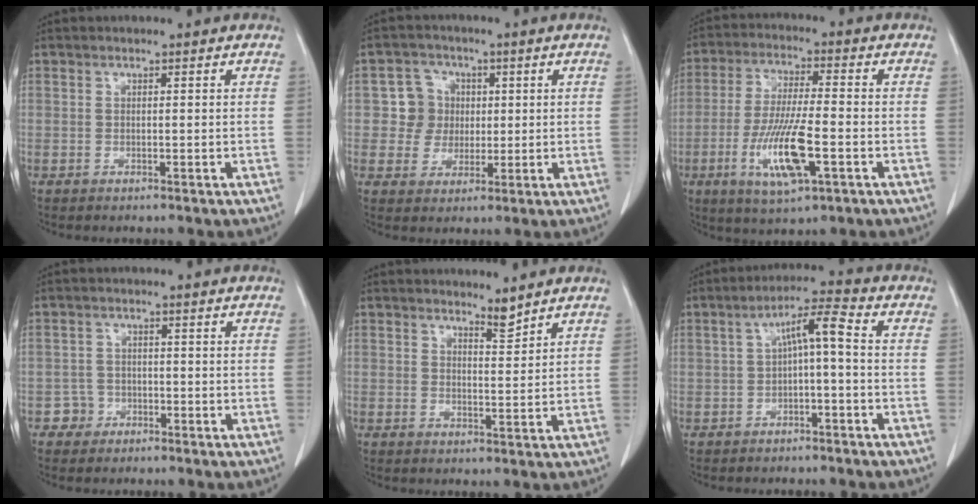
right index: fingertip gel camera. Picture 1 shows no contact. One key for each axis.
{"total": 6.2, "fx": 0.9, "fy": 6.0, "fz": 1.1, "tx": -0.016, "ty": 0.023, "tz": 0.020}
{"total": 12.2, "fx": -4.0, "fy": 2.3, "fz": 11.3, "tx": -0.226, "ty": -0.016, "tz": -0.068}
{"total": 3.0, "fx": -1.4, "fy": 2.7, "fz": -0.1, "tx": 0.010, "ty": 0.014, "tz": -0.026}
{"total": 2.6, "fx": 2.5, "fy": 0.3, "fz": 0.8, "tx": -0.018, "ty": -0.009, "tz": 0.047}
{"total": 6.3, "fx": 0.0, "fy": 1.3, "fz": 6.1, "tx": -0.111, "ty": 0.028, "tz": 0.000}